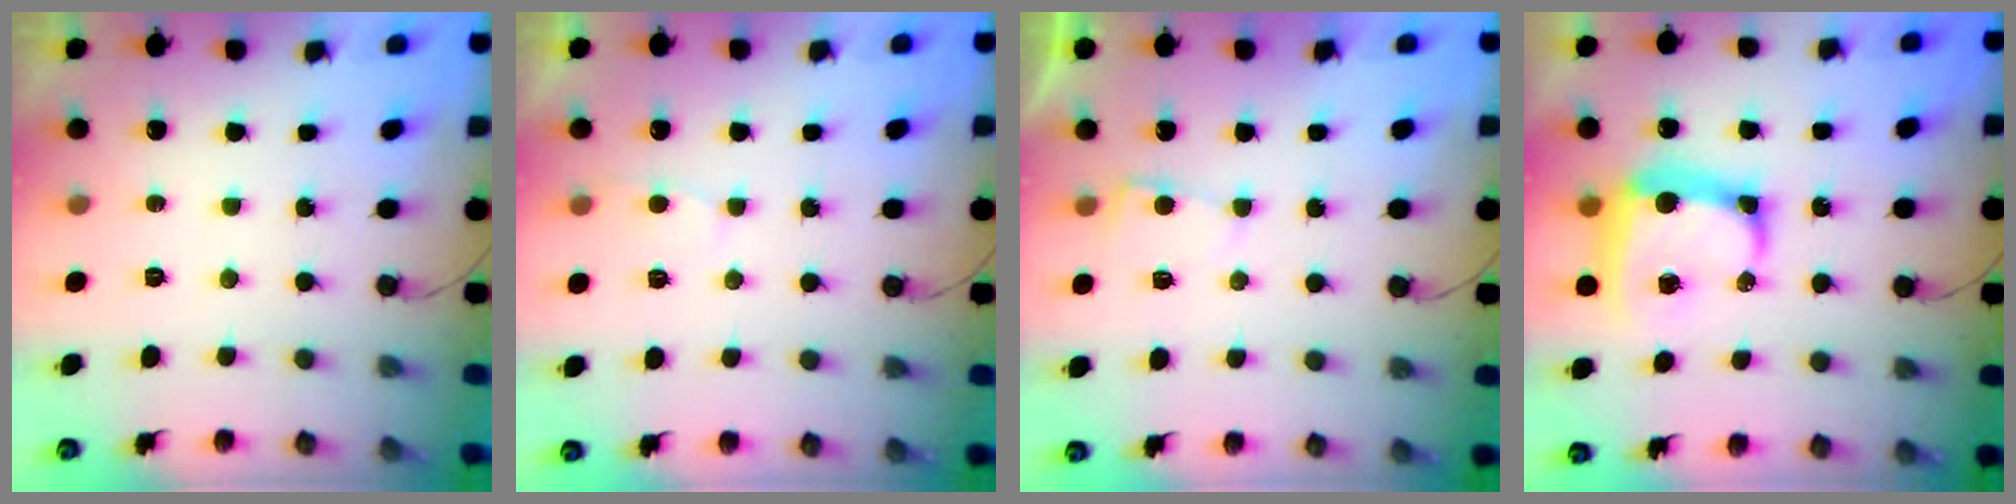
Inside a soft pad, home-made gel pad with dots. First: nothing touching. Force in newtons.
{"total": 5.1, "press": 5.0, "slide": 0.2}
{"total": 2.1, "press": 2.1, "slide": 0.3}
{"total": 14.7, "press": 14.5, "slide": 2.2}